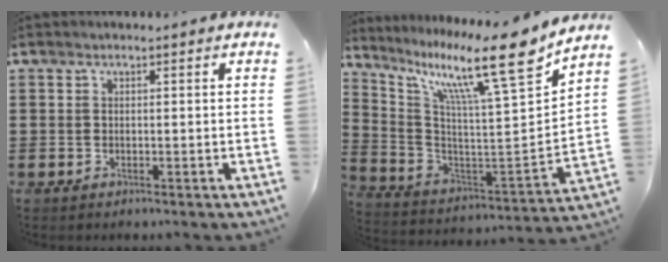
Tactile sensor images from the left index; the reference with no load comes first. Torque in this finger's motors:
{"motor_torque": [1.54, -0.59, 0.46, 0.21]}